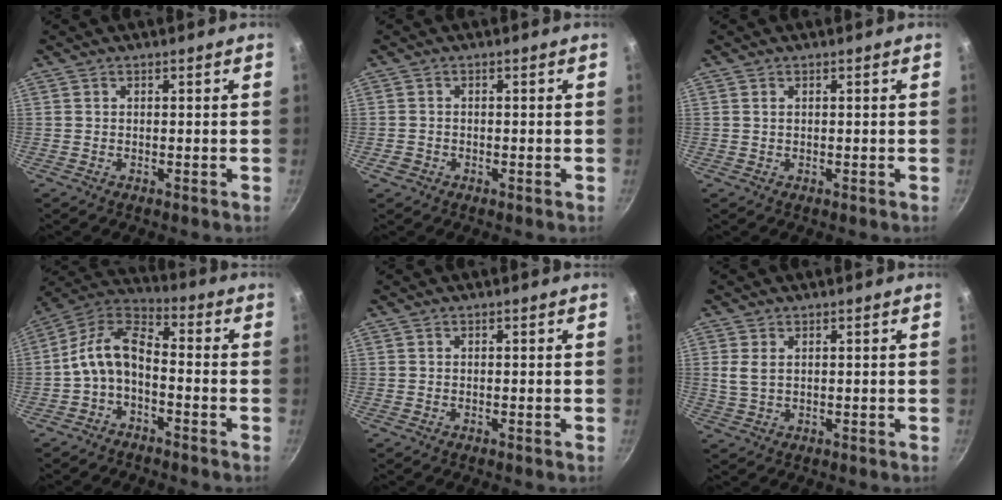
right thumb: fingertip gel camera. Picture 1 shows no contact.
{"total": 1.6, "force": [-0.8, 1.3, 0.7], "torque": [-0.015, 0.003, -0.014]}
{"total": 0.6, "force": [0.3, 0.4, 0.4], "torque": [-0.008, 0.001, 0.005]}
{"total": 10.1, "force": [-3.0, 5.5, 7.9], "torque": [-0.155, 0.054, -0.069]}
{"total": 0.0}
{"total": 3.1, "force": [0.9, 1.9, 2.4], "torque": [-0.048, -0.003, 0.020]}